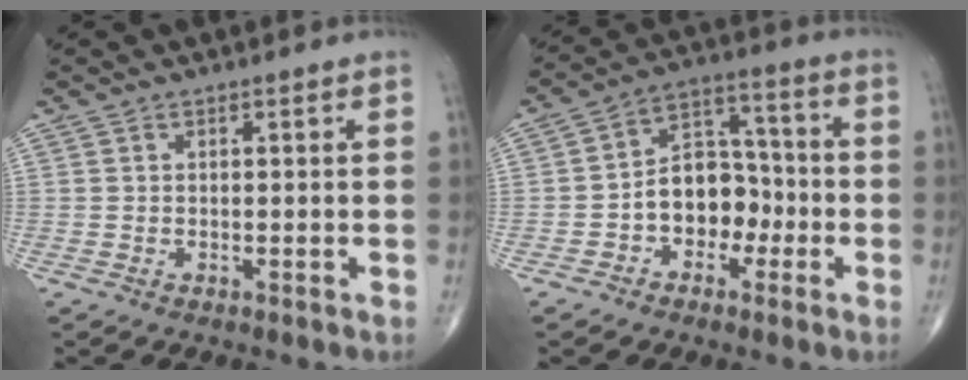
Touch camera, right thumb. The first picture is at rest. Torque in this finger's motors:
{"motor_torque": [-0.17, 0.33, 0.08, -0.26, 0.06]}